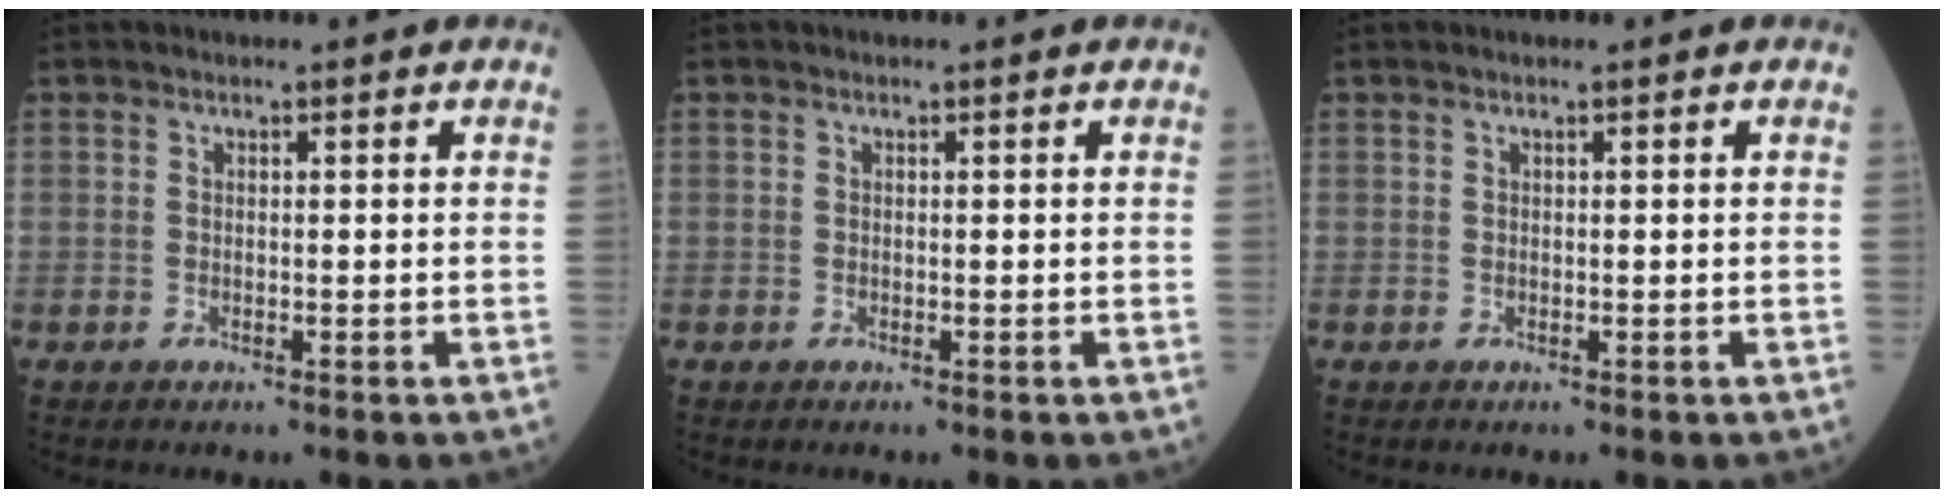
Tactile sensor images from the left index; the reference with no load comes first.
{"total": 0.0}
{"total": 0.0}